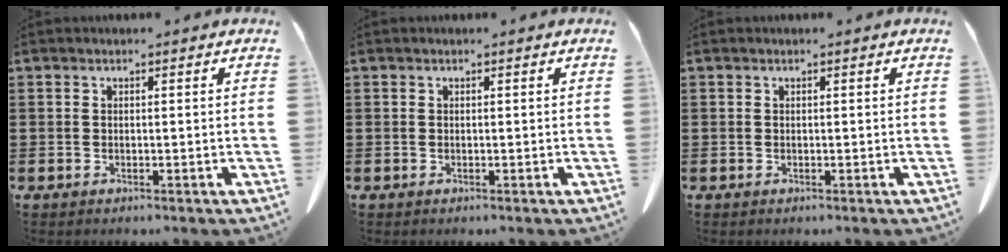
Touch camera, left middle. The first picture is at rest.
{"total": 0.0}
{"total": 0.0}